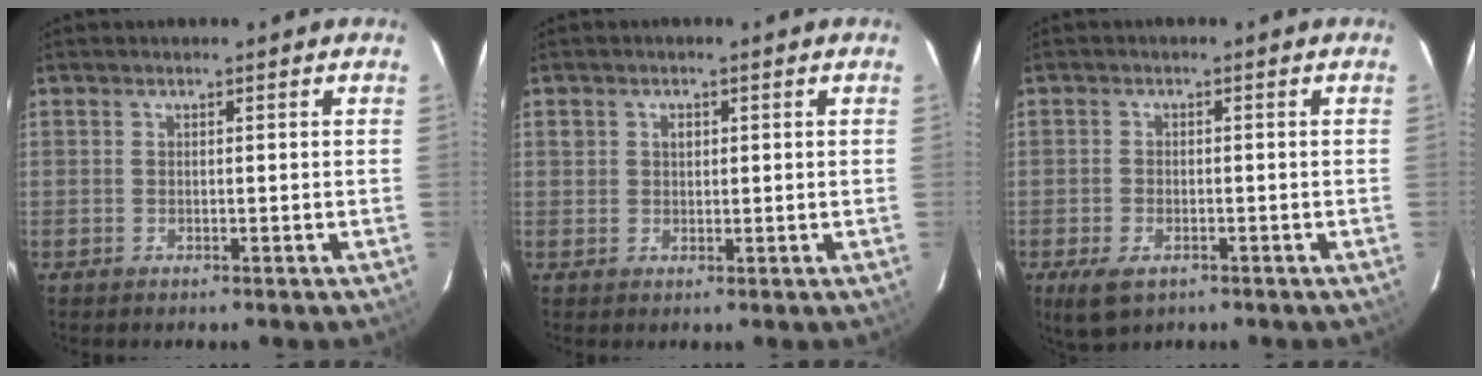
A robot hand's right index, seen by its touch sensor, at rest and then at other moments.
{"total": 1.7, "force": [0.5, 1.5, 0.7], "torque": [-0.009, 0.006, 0.008]}
{"total": 5.2, "force": [-2.9, 2.9, 3.2], "torque": [-0.076, -0.017, -0.050]}